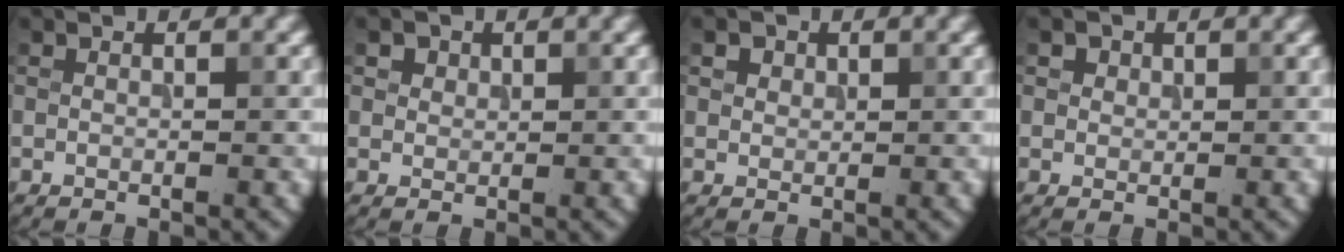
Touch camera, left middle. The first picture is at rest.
{"total": 2.9, "force": [1.8, 1.9, 1.1], "torque": [-0.035, 0.003, 0.031]}
{"total": 2.9, "force": [1.8, 2.0, 1.2], "torque": [-0.036, 0.007, 0.029]}
{"total": 2.3, "force": [1.4, 1.6, 0.9], "torque": [-0.020, 0.004, 0.017]}